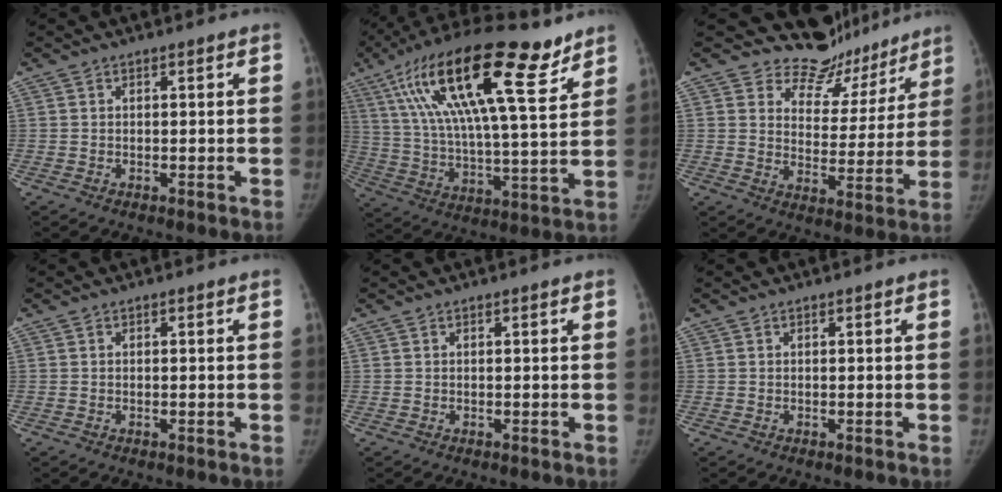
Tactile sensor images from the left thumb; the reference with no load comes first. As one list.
[{"total": 25.6, "force": [14.1, 7.2, 20.1], "torque": [-0.351, -0.024, 0.241]}, {"total": 13.3, "force": [12.0, 5.8, 0.7], "torque": [0.043, -0.097, 0.160]}, {"total": 0.0}, {"total": 0.0}, {"total": 0.0}]